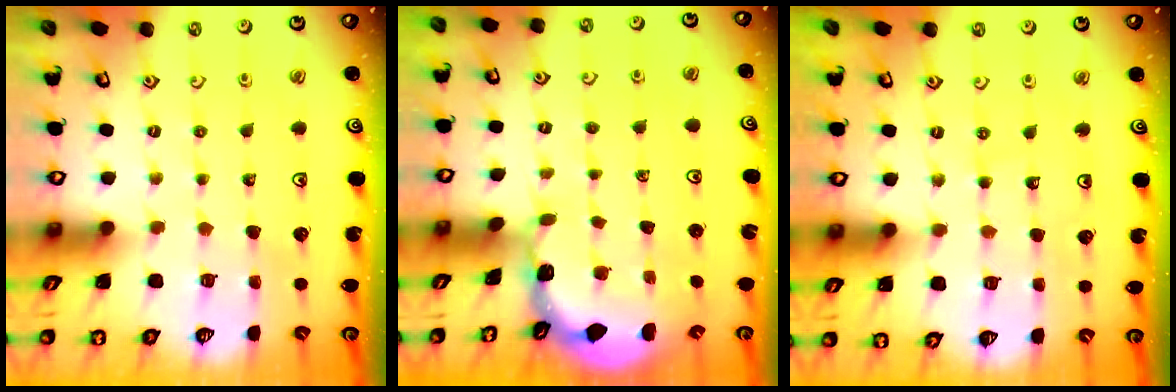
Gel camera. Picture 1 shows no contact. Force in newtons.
{"total": 1.0, "press": 1.0, "slide": 0.1}
{"total": 6.6, "press": 6.2, "slide": 2.2}